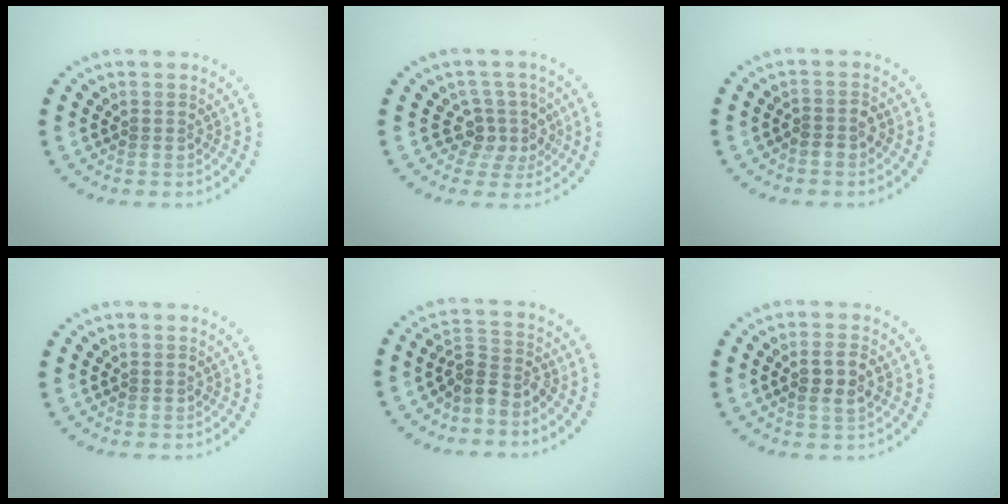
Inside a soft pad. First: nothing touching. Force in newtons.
{"total": 2.8, "press": 2.1, "slide": 1.9}
{"total": 1.5, "press": 1.2, "slide": 0.9}
{"total": 0.0}
{"total": 2.8, "press": 2.0, "slide": 1.9}
{"total": 2.4, "press": 2.3, "slide": 0.7}